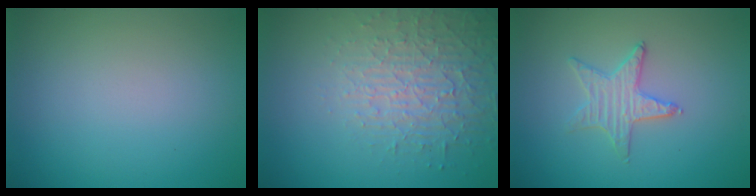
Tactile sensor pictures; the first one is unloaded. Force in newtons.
{"total": 4.2, "press": 3.8, "slide": 1.9}
{"total": 1.6, "press": 1.6, "slide": 0.2}